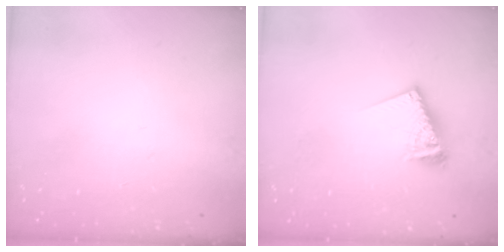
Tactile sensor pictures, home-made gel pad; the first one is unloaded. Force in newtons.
{"total": 9.9, "press": 9.9, "slide": 1.3}